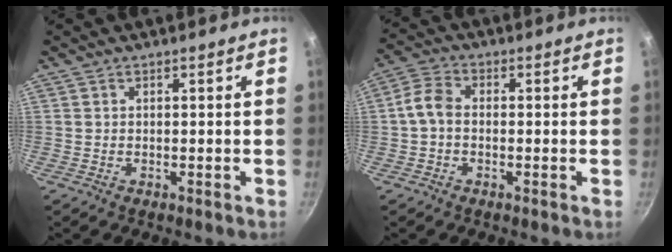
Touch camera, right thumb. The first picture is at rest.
{"total": 4.9, "force": [-0.6, 3.5, 3.4], "torque": [-0.073, 0.021, -0.024]}